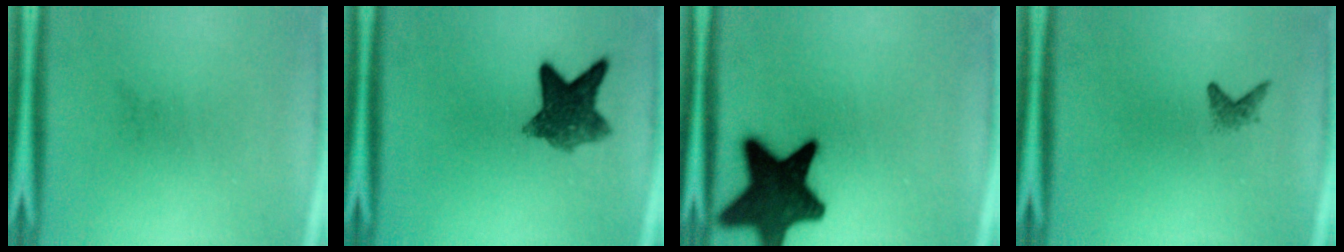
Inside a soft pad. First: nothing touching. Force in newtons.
{"total": 8.2}
{"total": 17.2}
{"total": 1.2}